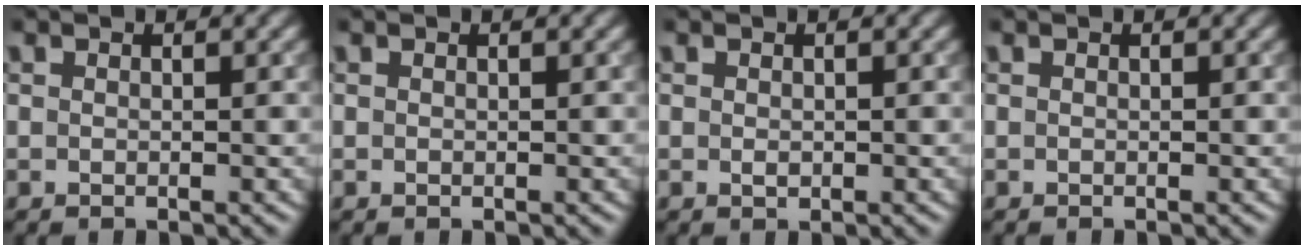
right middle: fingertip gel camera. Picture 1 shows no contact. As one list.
[{"total": 0.0}, {"total": 0.6, "force": [-0.1, 0.5, 0.5], "torque": [-0.006, -0.003, 0.001]}, {"total": 0.0}]